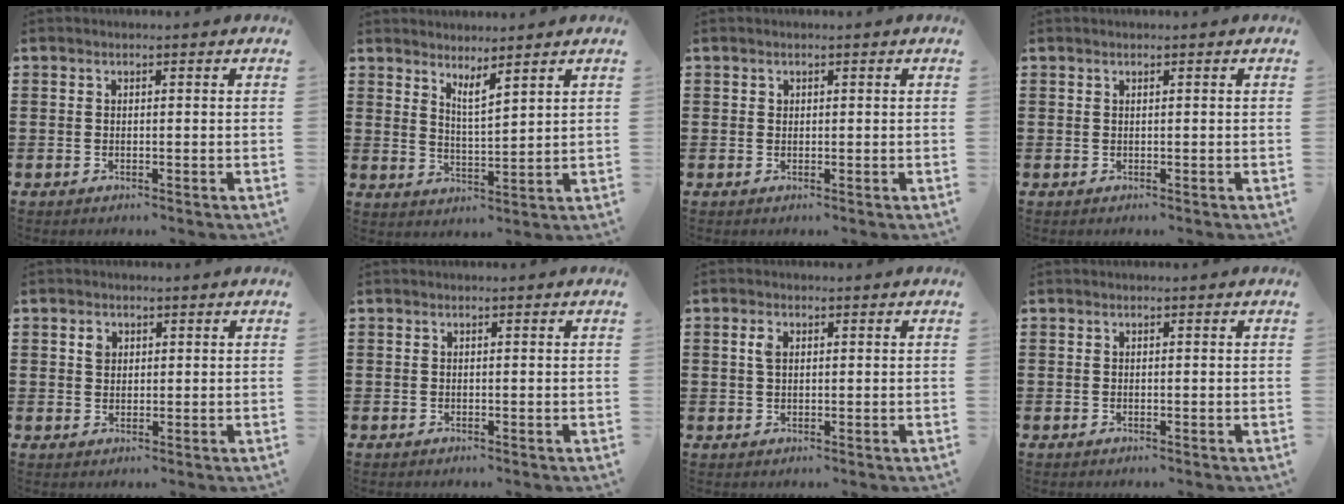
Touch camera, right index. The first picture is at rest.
{"total": 2.8, "force": [2.7, 0.0, 1.0], "torque": [-0.026, -0.007, 0.049]}
{"total": 0.5, "force": [0.2, 0.5, 0.0], "torque": [-0.002, 0.004, 0.003]}
{"total": 0.0}
{"total": 1.9, "force": [0.9, 1.5, 0.9], "torque": [-0.014, 0.003, 0.014]}
{"total": 0.0}
{"total": 2.2, "force": [0.6, 1.3, 1.7], "torque": [-0.038, 0.007, 0.009]}
{"total": 0.0}